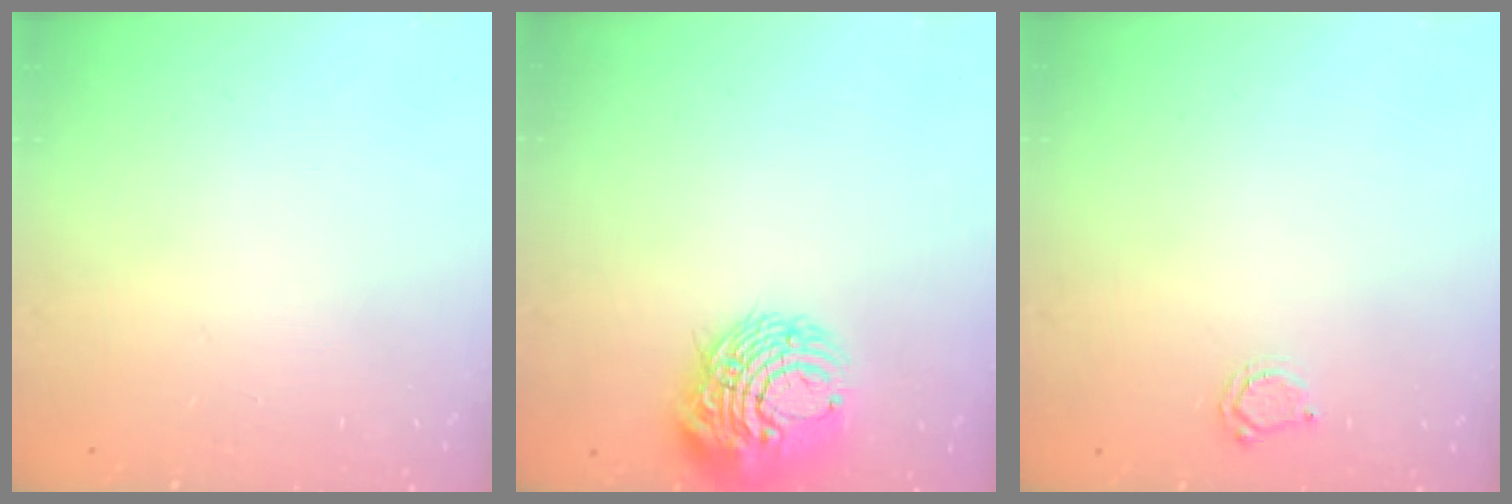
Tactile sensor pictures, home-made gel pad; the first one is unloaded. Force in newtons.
{"total": 13.3, "press": 13.2, "slide": 1.4}
{"total": 4.2, "press": 4.2, "slide": 0.2}